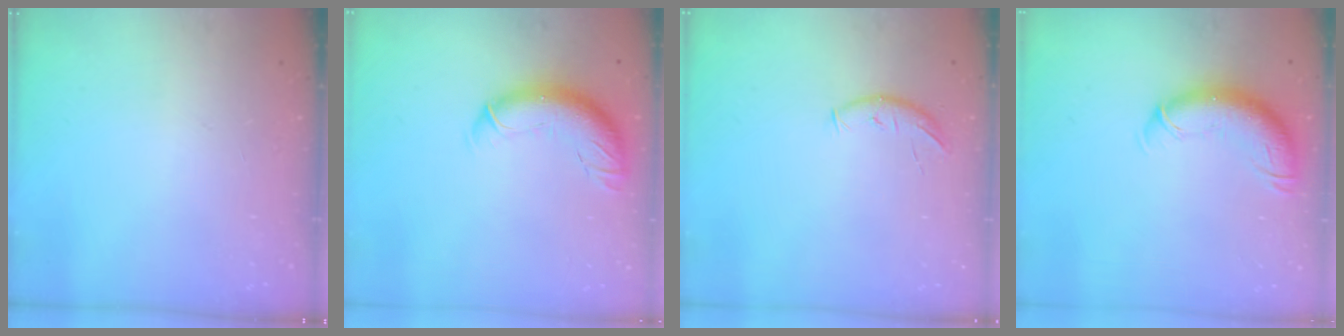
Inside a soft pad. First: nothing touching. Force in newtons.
{"total": 12.4, "press": 12.0, "slide": 2.9}
{"total": 7.2, "press": 7.1, "slide": 1.3}
{"total": 12.0, "press": 11.7, "slide": 2.6}